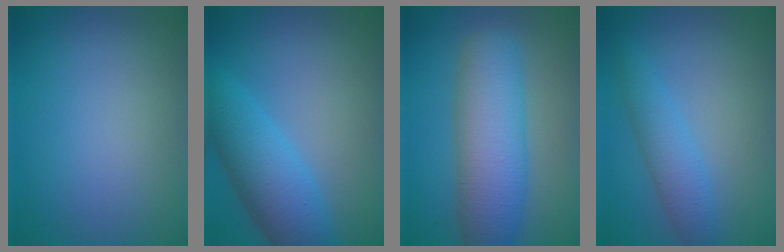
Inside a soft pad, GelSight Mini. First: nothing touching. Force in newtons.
{"total": 5.9, "press": 5.9, "slide": 0.3}
{"total": 7.6, "press": 7.6, "slide": 0.2}
{"total": 2.9, "press": 2.9, "slide": 0.1}